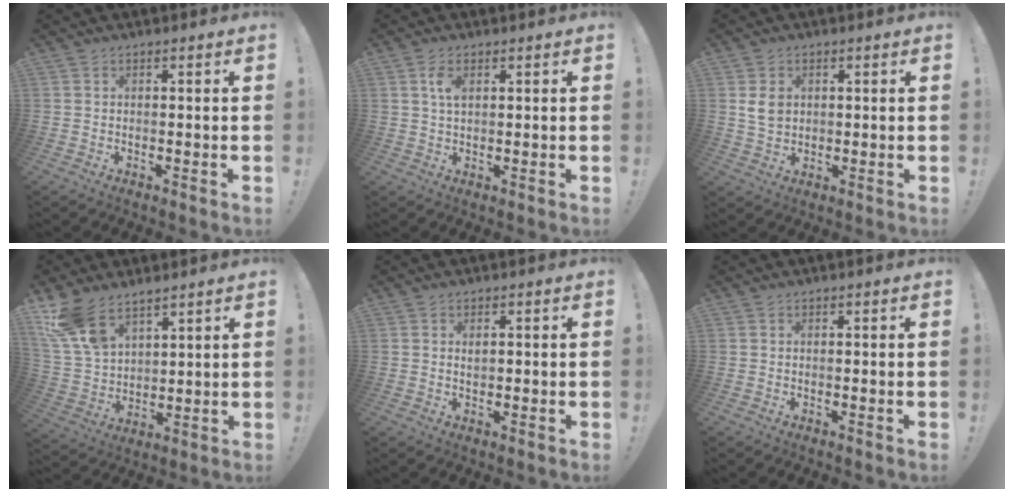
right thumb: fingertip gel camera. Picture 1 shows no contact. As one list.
[{"total": 4.0, "force": [1.4, 1.9, 3.2], "torque": [-0.053, -0.001, 0.021]}, {"total": 4.6, "force": [1.2, 3.7, 2.5], "torque": [-0.026, -0.001, 0.023]}, {"total": 13.1, "force": [9.7, 6.4, 6.0], "torque": [-0.132, -0.055, 0.188]}, {"total": 1.1, "force": [0.3, 0.8, 0.7], "torque": [0.000, -0.003, 0.002]}, {"total": 0.0}]